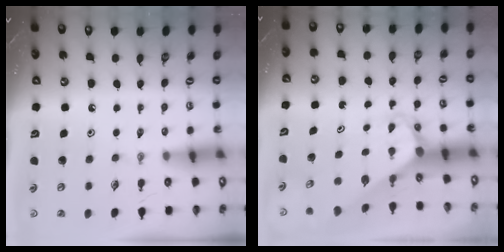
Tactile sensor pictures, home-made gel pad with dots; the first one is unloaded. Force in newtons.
{"total": 3.1, "press": 3.1, "slide": 0.2}